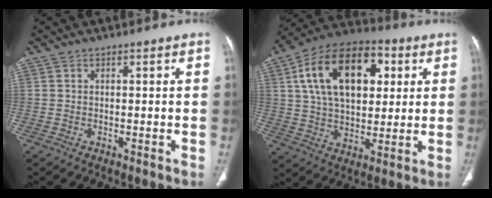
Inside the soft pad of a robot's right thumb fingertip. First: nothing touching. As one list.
[{"total": 21.0, "force": [6.0, 12.8, 15.5], "torque": [-0.232, 0.006, 0.096]}]